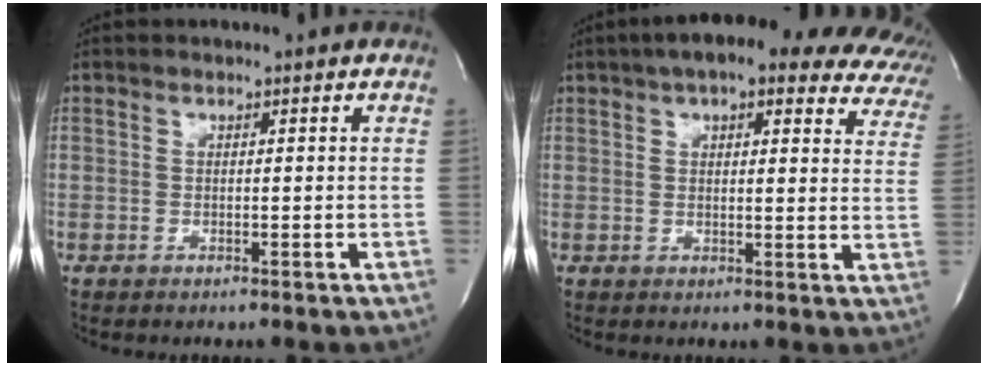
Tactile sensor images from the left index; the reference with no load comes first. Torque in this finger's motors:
{"motor_torque": [1.43, -0.71, 0.83, 0.13]}